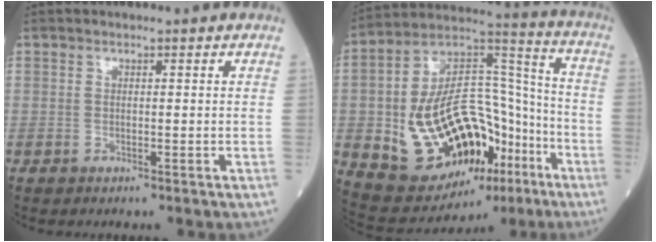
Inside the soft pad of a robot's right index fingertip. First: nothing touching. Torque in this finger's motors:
{"motor_torque": [2.14, 0.00, 1.06, 0.21]}